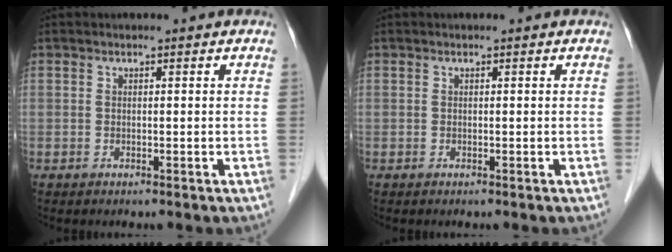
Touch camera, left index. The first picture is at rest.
{"total": 0.0}